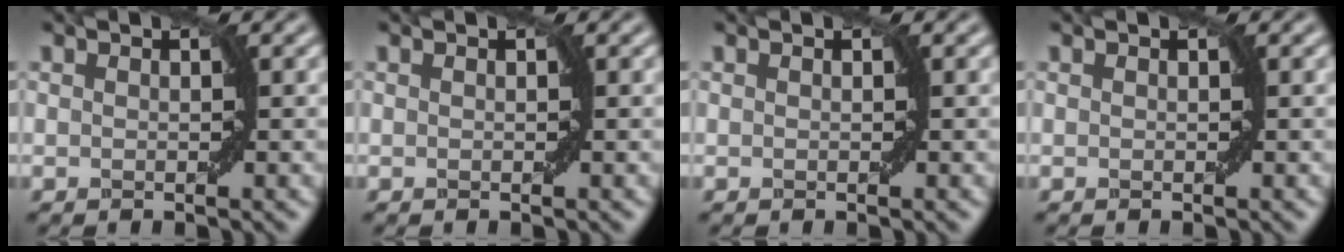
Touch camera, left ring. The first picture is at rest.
{"total": 0.0}
{"total": 0.0}
{"total": 0.0}